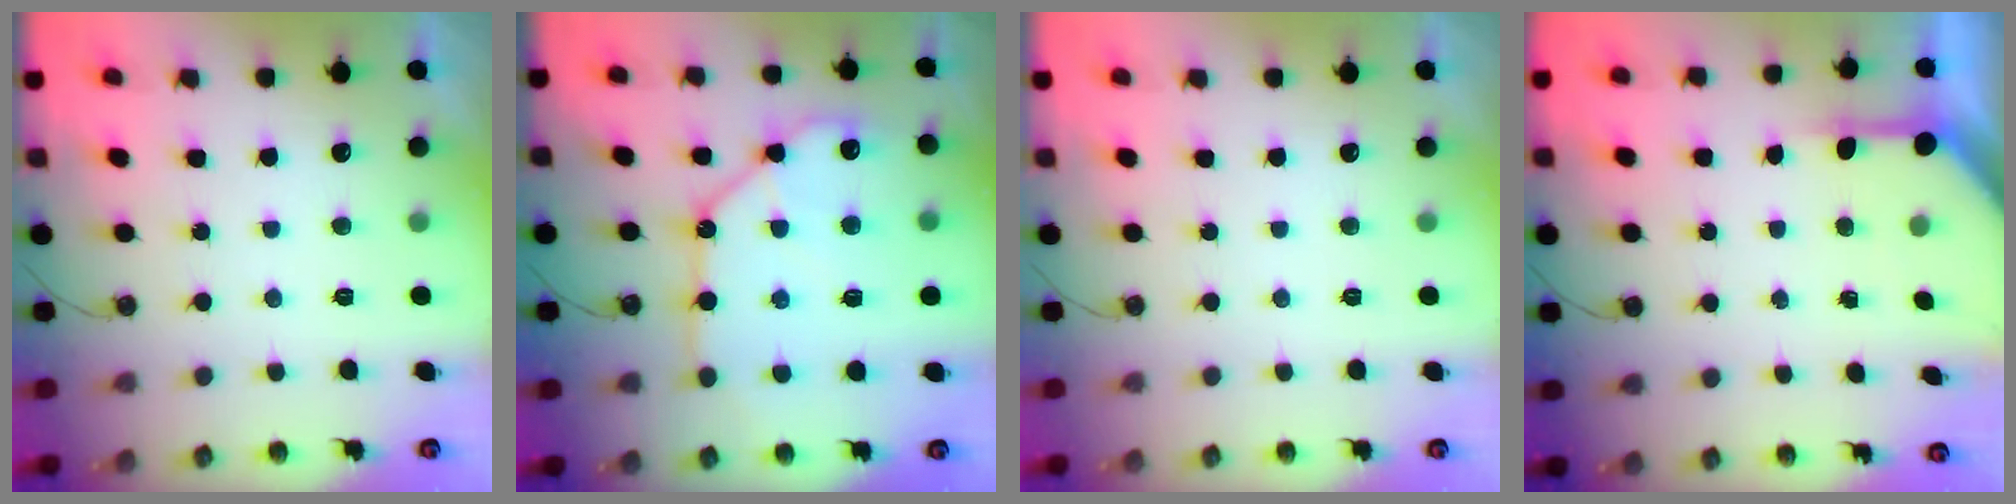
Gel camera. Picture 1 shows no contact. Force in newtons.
{"total": 14.5, "press": 14.4, "slide": 1.8}
{"total": 0.0}
{"total": 5.7, "press": 5.7, "slide": 0.4}